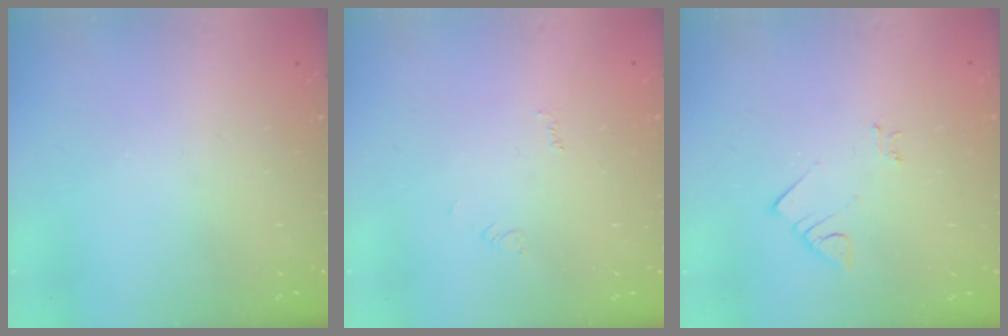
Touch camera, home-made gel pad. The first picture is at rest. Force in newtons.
{"total": 2.5, "press": 2.5, "slide": 0.4}
{"total": 2.8, "press": 2.8, "slide": 0.3}